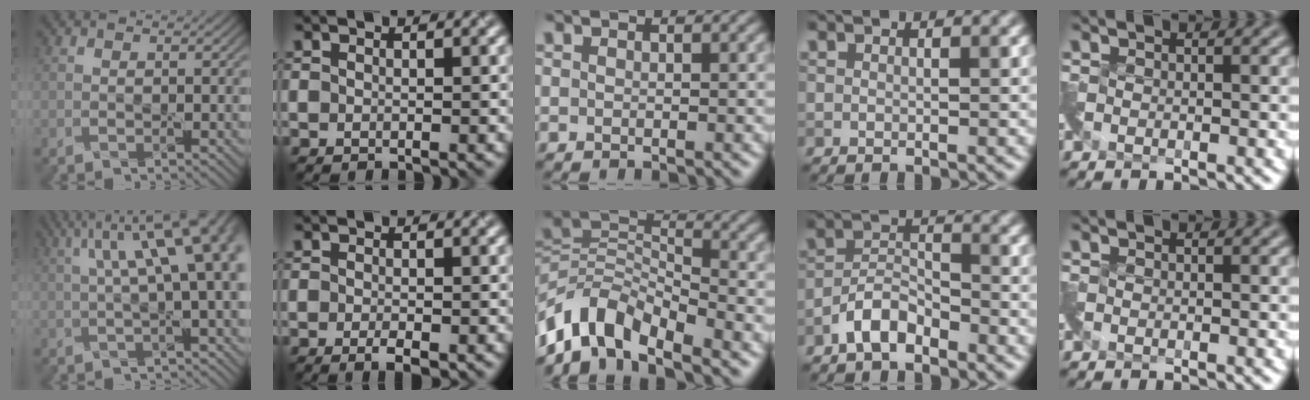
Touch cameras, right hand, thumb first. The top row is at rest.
{"thumb": {"total": 12.7, "force": [3.0, 3.9, 11.7], "torque": [-0.153, 0.029, 0.048]}, "index": {"total": 1.8, "force": [-0.7, 0.5, 1.6], "torque": [-0.026, -0.005, -0.010]}, "middle": {"total": 7.8, "force": [-5.6, 3.6, 4.2], "torque": [-0.065, 0.001, -0.120]}, "ring": {"total": 3.5, "force": [-2.6, 1.4, 1.9], "torque": [-0.034, 0.012, -0.055]}}